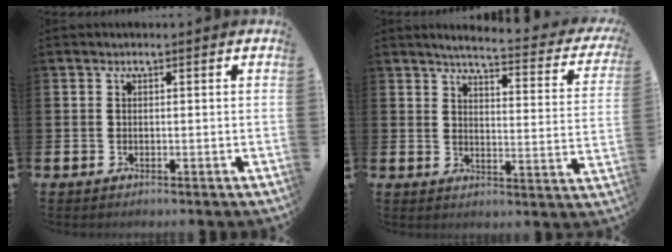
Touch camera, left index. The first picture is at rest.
{"total": 4.1, "force": [3.7, 0.3, 1.8], "torque": [-0.039, -0.036, 0.052]}